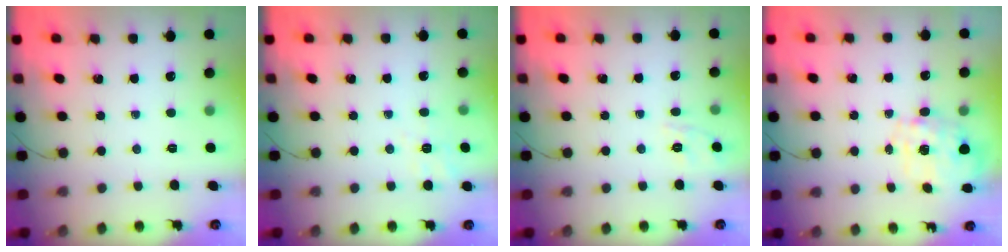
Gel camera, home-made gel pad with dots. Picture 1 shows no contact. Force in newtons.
{"total": 2.2, "press": 0.2, "slide": 2.2}
{"total": 2.0, "press": 0.7, "slide": 1.9}
{"total": 8.6, "press": 8.5, "slide": 0.6}